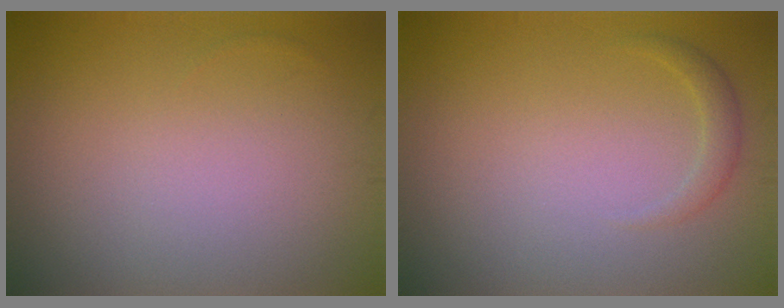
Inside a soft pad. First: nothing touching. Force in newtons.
{"total": 1.2, "press": 1.2, "slide": 0.1}